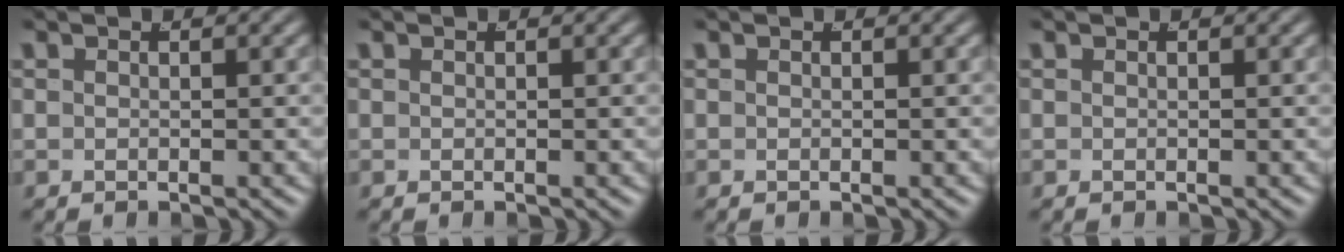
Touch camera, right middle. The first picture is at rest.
{"total": 0.0}
{"total": 0.0}
{"total": 0.0}